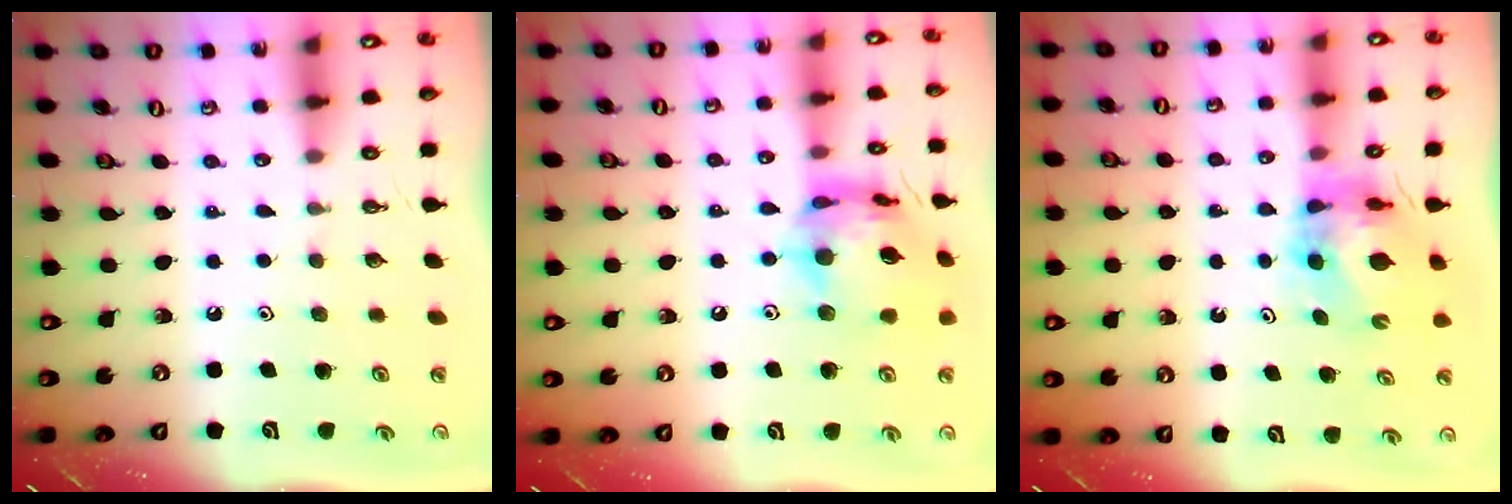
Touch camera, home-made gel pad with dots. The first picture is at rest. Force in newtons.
{"total": 16.5, "press": 16.5, "slide": 1.2}
{"total": 10.0, "press": 10.0, "slide": 1.0}